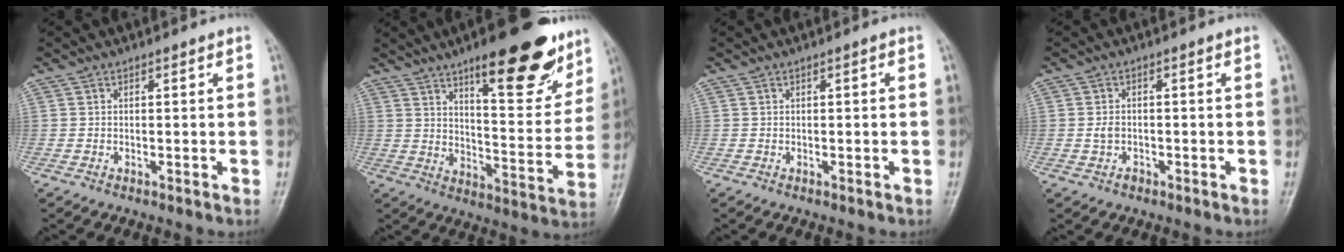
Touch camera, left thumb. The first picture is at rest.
{"total": 20.7, "force": [12.7, 6.6, 14.9], "torque": [-0.160, -0.065, 0.187]}
{"total": 0.0}
{"total": 2.1, "force": [-0.6, 1.6, 1.2], "torque": [-0.021, 0.007, -0.010]}